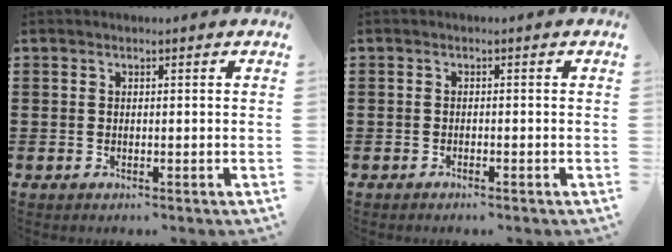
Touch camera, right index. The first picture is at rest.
{"total": 0.7, "force": [-0.7, 0.0, 0.1], "torque": [-0.004, -0.002, -0.015]}